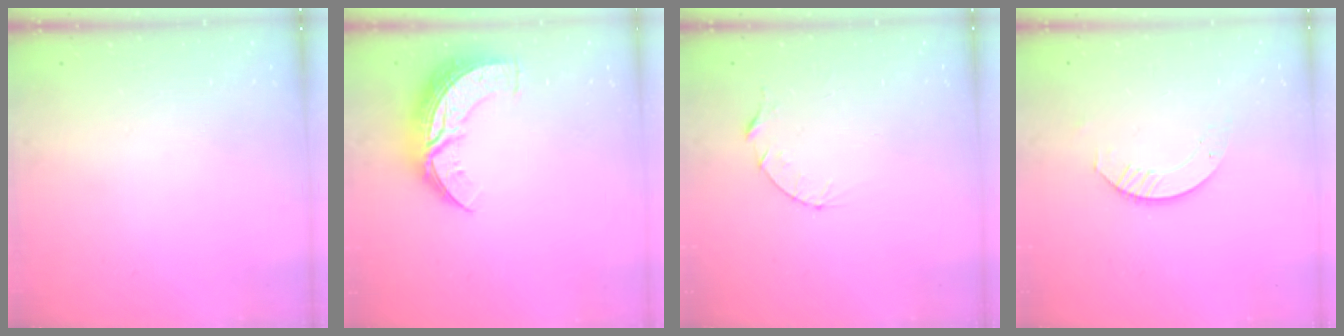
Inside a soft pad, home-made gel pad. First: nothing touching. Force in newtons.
{"total": 12.7, "press": 12.6, "slide": 0.6}
{"total": 4.3, "press": 4.2, "slide": 0.4}
{"total": 3.2, "press": 3.2, "slide": 0.3}